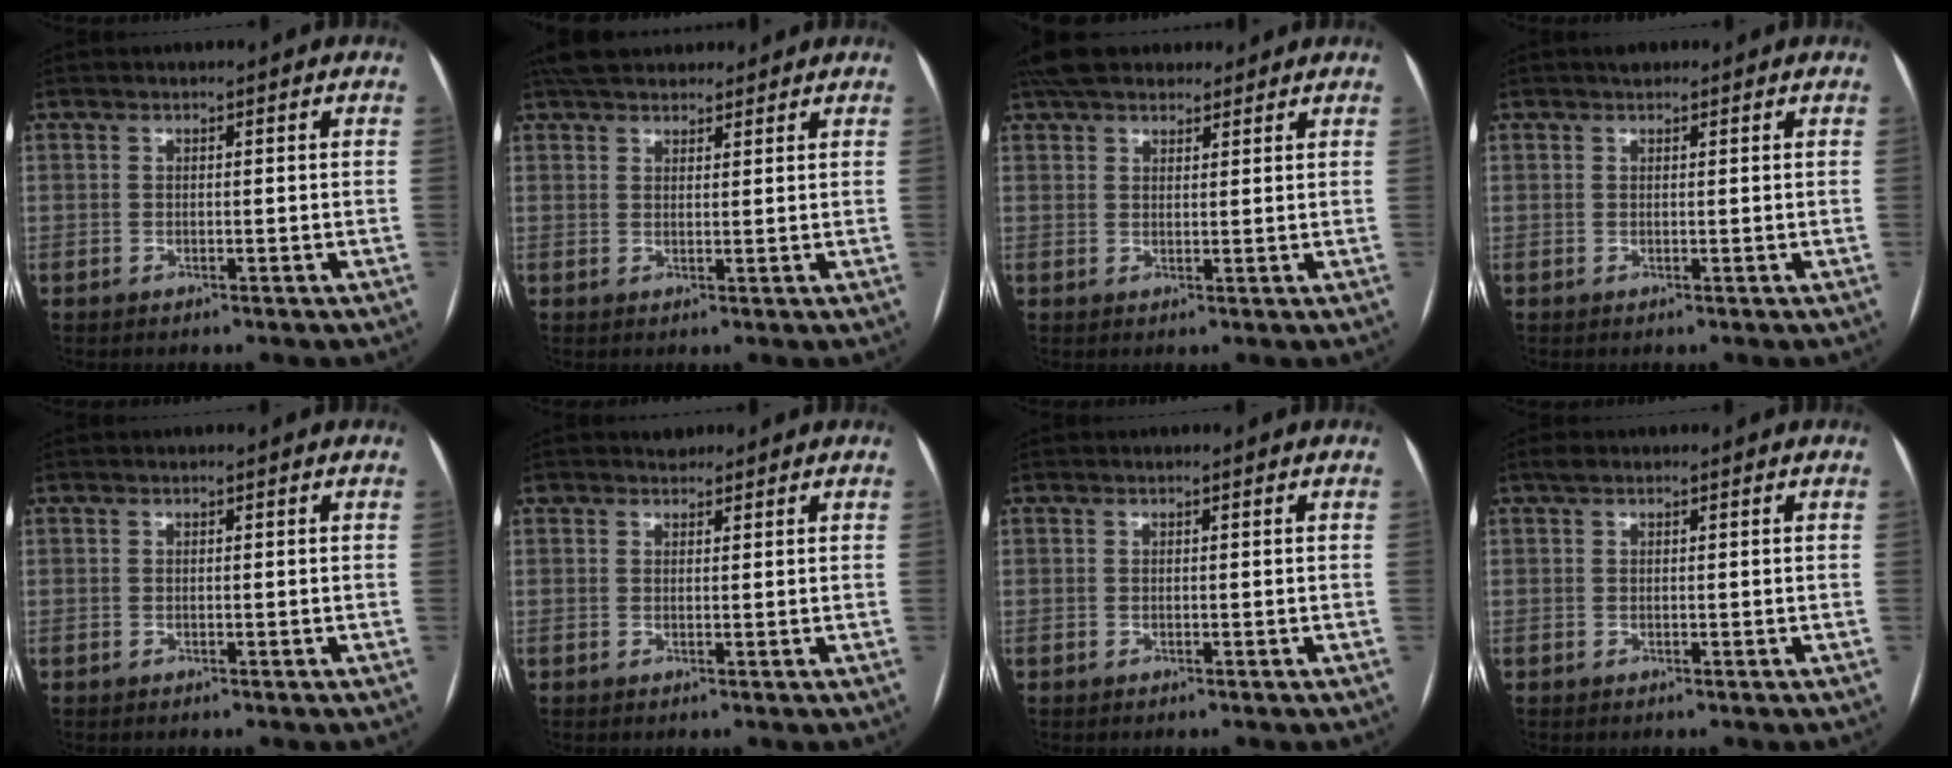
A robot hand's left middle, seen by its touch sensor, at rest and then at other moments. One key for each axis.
{"total": 8.8, "fx": 7.6, "fy": 3.1, "fz": 3.1, "tx": -0.041, "ty": 0.036, "tz": 0.122}
{"total": 9.0, "fx": 7.5, "fy": 3.6, "fz": 3.3, "tx": -0.043, "ty": 0.035, "tz": 0.125}
{"total": 1.2, "fx": 1.0, "fy": 0.6, "fz": 0.5, "tx": -0.010, "ty": 0.011, "tz": 0.014}
{"total": 0.0}
{"total": 1.4, "fx": 1.1, "fy": 0.8, "fz": -0.1, "tx": 0.002, "ty": 0.006, "tz": 0.015}
{"total": 0.0}
{"total": 1.0, "fx": 0.7, "fy": 0.5, "fz": 0.5, "tx": -0.010, "ty": 0.017, "tz": 0.013}